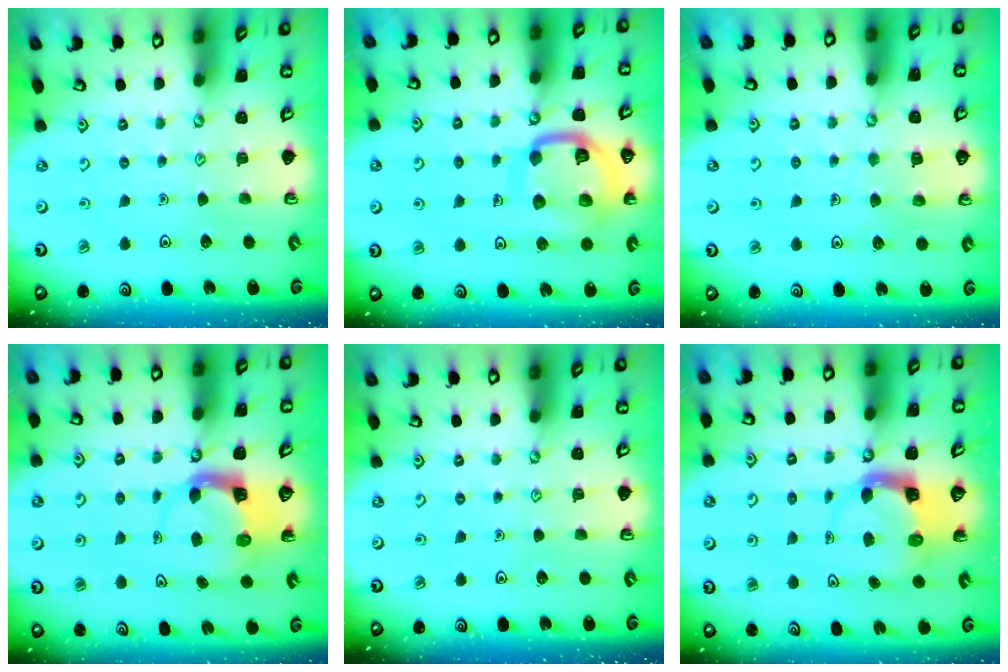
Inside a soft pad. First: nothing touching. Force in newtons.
{"total": 14.6, "press": 14.5, "slide": 1.4}
{"total": 4.3, "press": 4.3, "slide": 0.4}
{"total": 3.9, "press": 3.8, "slide": 0.6}
{"total": 0.0}
{"total": 3.8, "press": 3.8, "slide": 0.6}